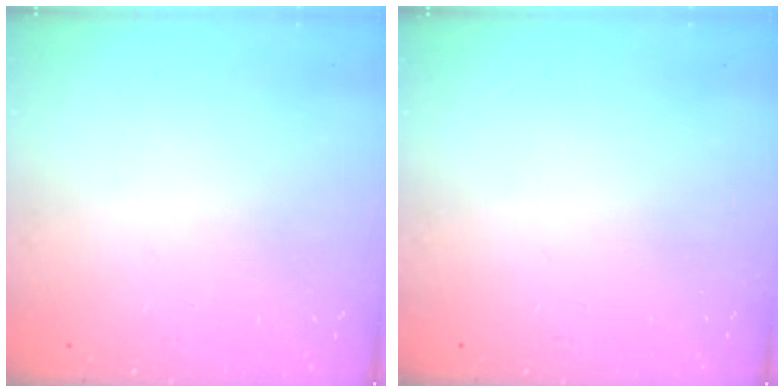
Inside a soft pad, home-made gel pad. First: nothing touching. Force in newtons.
{"total": 0.0}